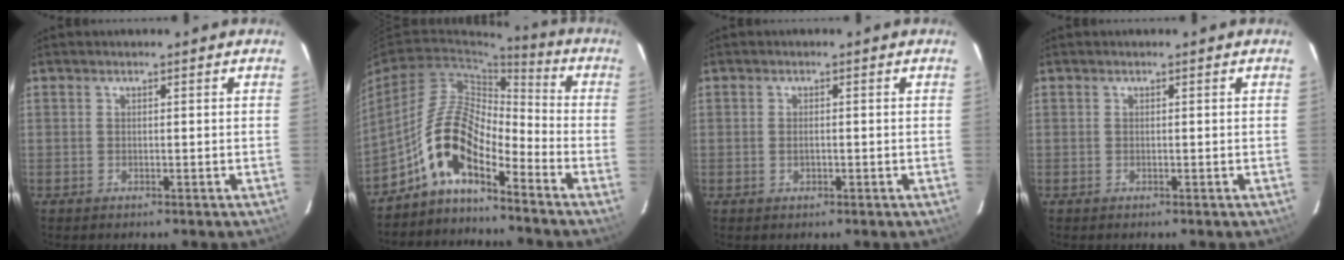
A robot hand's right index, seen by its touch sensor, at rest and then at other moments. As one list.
[{"total": 10.5, "force": [-6.7, 3.6, 7.1], "torque": [-0.142, 0.017, -0.136]}, {"total": 1.2, "force": [-0.3, 0.7, 0.9], "torque": [-0.018, 0.002, -0.005]}, {"total": 0.0}]